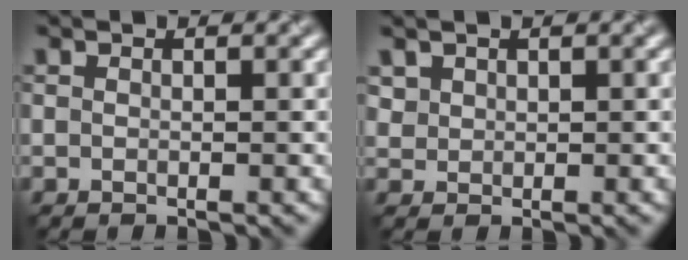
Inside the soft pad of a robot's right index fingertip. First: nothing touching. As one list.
[{"total": 1.1, "force": [0.7, 0.8, 0.2], "torque": [-0.007, -0.004, 0.024]}]